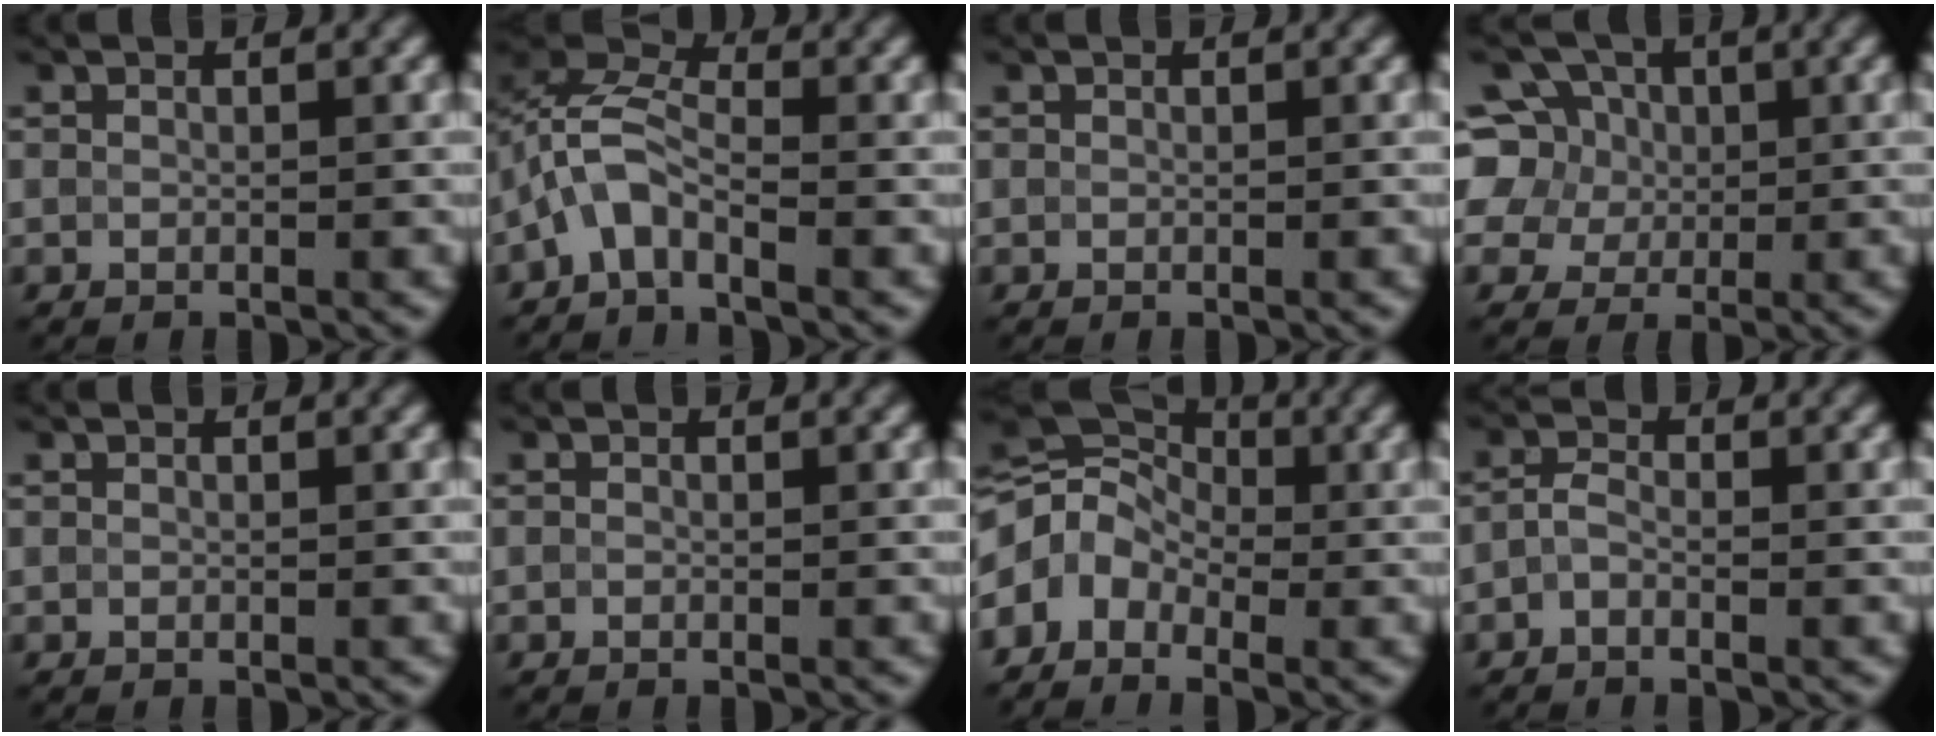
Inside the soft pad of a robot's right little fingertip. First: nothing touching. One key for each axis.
{"total": 4.2, "fx": -2.0, "fy": 2.0, "fz": 3.1, "tx": -0.066, "ty": 0.015, "tz": -0.054}
{"total": 0.0}
{"total": 8.5, "fx": 2.4, "fy": 7.3, "fz": 3.7, "tx": -0.067, "ty": 0.032, "tz": 0.019}
{"total": 0.0}
{"total": 0.0}
{"total": 6.4, "fx": -2.0, "fy": 4.8, "fz": 3.8, "tx": -0.062, "ty": 0.012, "tz": -0.053}
{"total": 1.4, "fx": -0.7, "fy": 0.7, "fz": 0.9, "tx": -0.020, "ty": 0.002, "tz": -0.019}